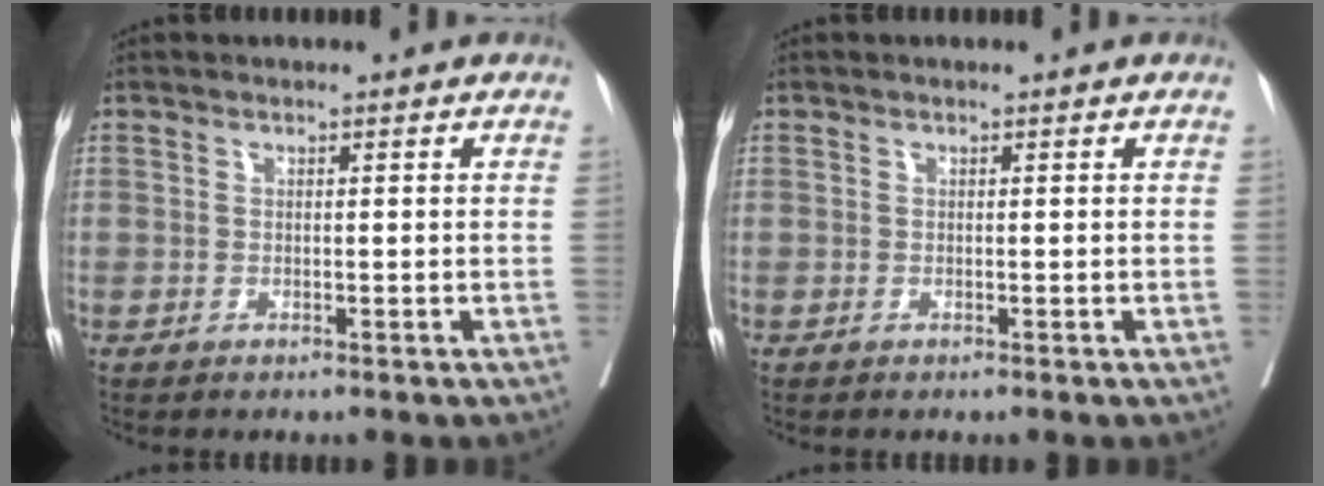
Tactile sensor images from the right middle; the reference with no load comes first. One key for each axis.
{"total": 0.0}